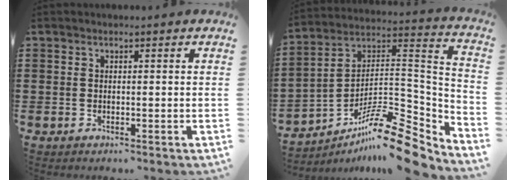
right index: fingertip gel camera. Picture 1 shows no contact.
{"total": 13.8, "force": [-10.5, 3.0, 8.5], "torque": [-0.128, 0.027, -0.194]}